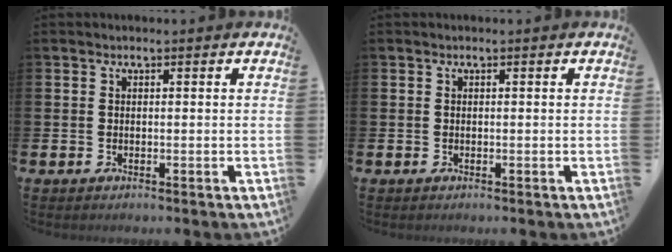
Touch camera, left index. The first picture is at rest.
{"total": 0.0}